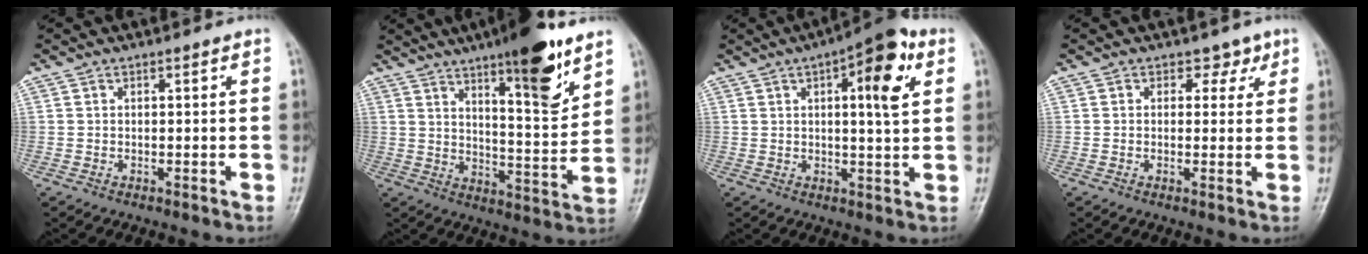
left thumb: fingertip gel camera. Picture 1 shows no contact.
{"total": 15.6, "force": [9.6, 3.6, 11.7], "torque": [-0.148, -0.062, 0.149]}
{"total": 11.3, "force": [4.0, 3.4, 10.0], "torque": [-0.123, 0.000, 0.049]}
{"total": 2.6, "force": [1.4, 2.0, 0.8], "torque": [0.012, -0.004, 0.010]}